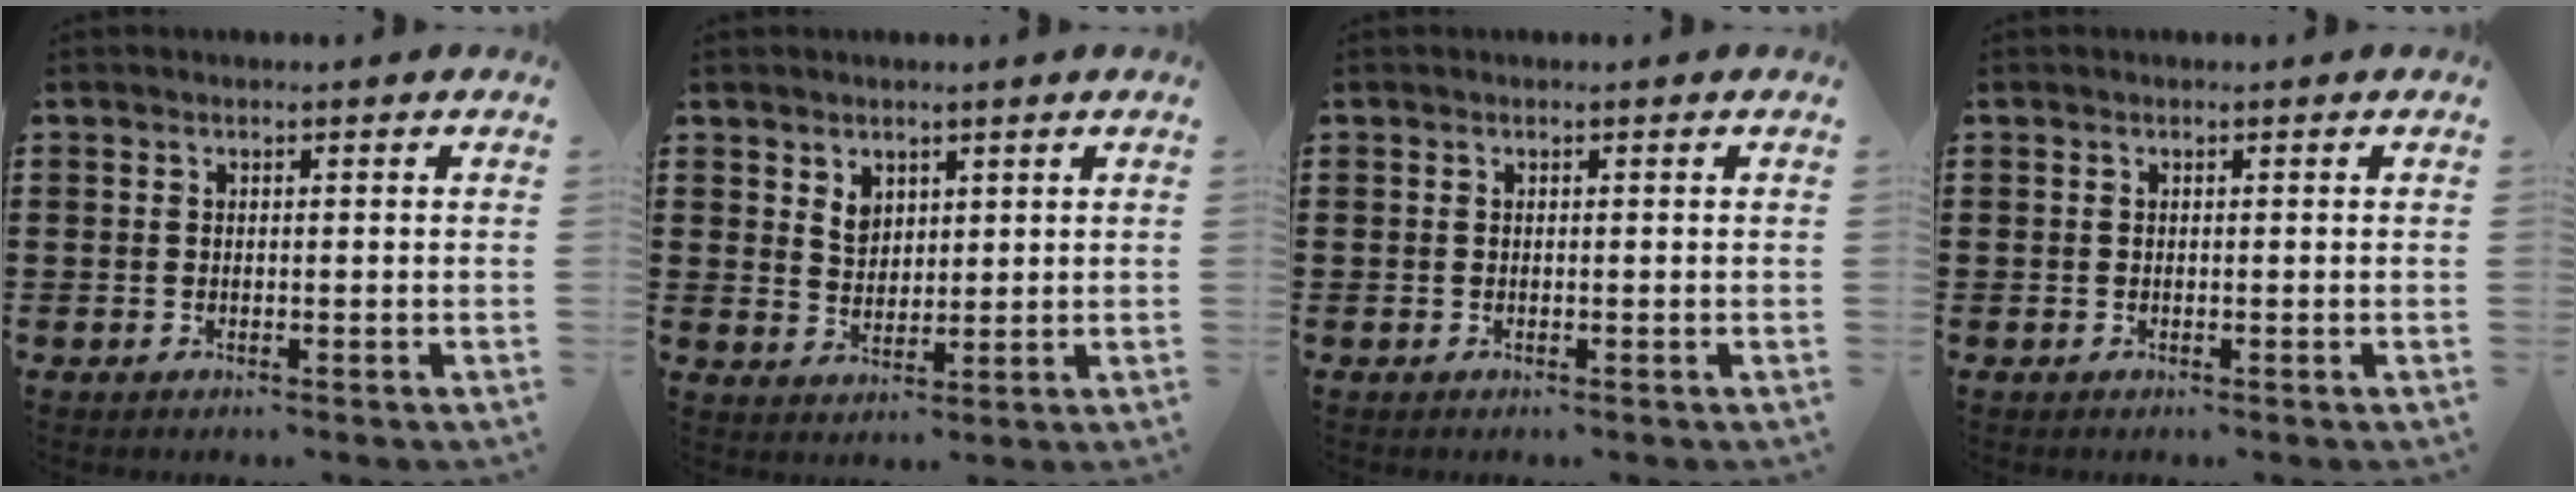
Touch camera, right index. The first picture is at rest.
{"total": 3.2, "force": [1.9, 2.3, 1.2], "torque": [-0.031, 0.007, 0.036]}
{"total": 0.0}
{"total": 0.0}